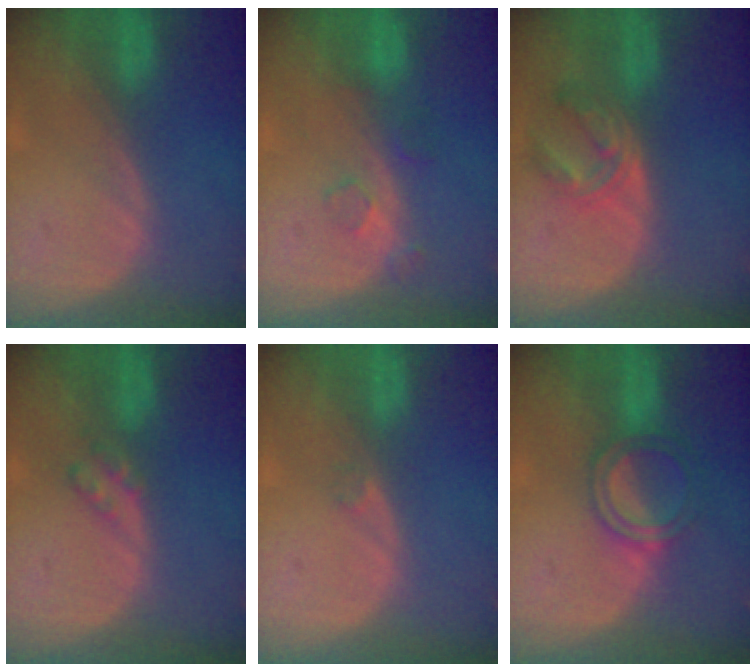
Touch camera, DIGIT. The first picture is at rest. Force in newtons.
{"total": 2.5, "press": 2.5, "slide": 0.3}
{"total": 5.4, "press": 5.3, "slide": 1.4}
{"total": 2.4, "press": 2.4, "slide": 0.2}
{"total": 0.8, "press": 0.7, "slide": 0.4}
{"total": 4.8, "press": 4.8, "slide": 0.6}